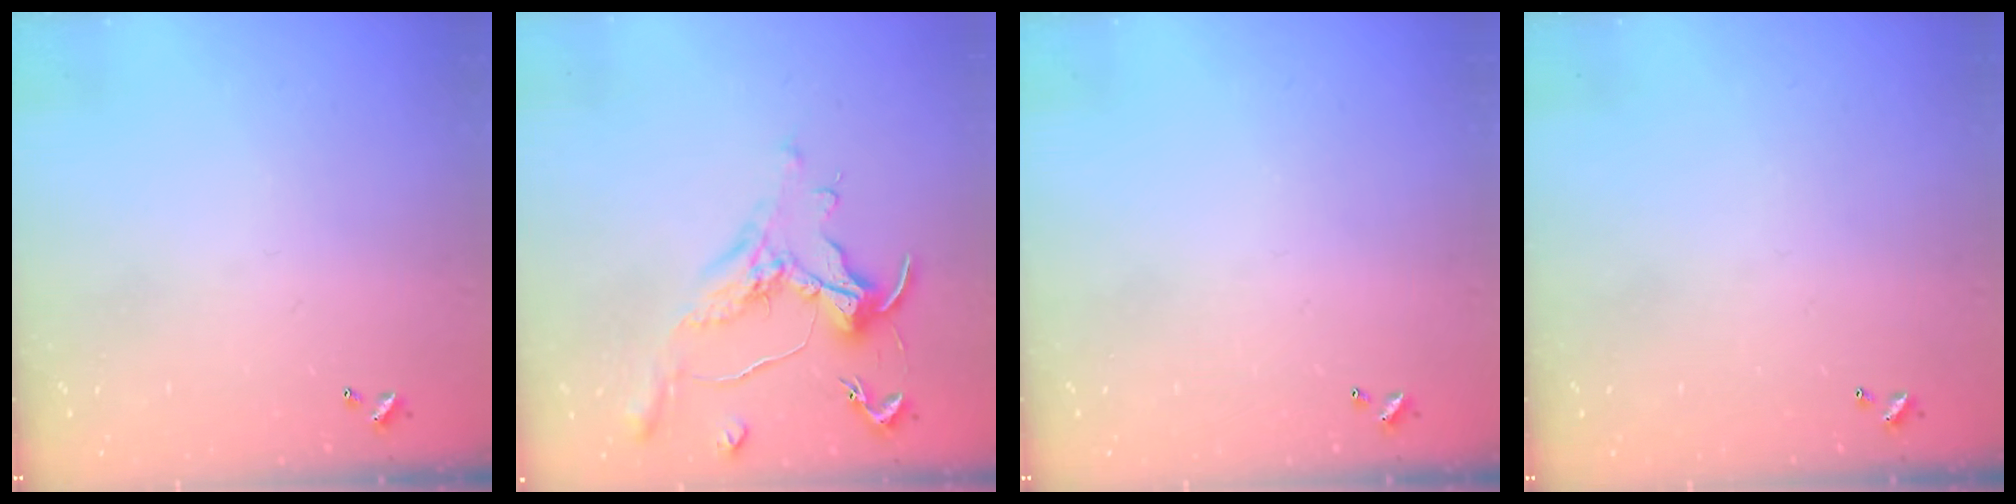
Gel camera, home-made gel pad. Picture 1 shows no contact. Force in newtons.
{"total": 1.2, "press": 1.0, "slide": 0.5}
{"total": 0.0}
{"total": 0.0}